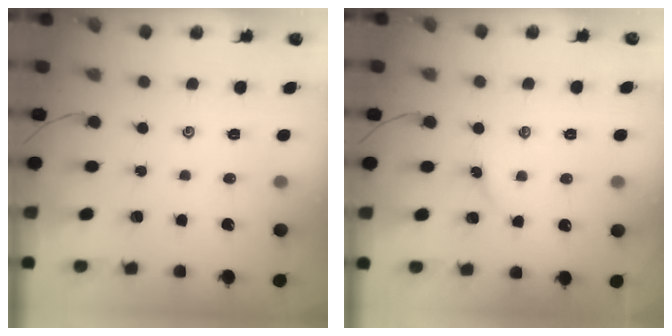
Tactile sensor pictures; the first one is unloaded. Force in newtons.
{"total": 1.9, "press": 1.9, "slide": 0.3}